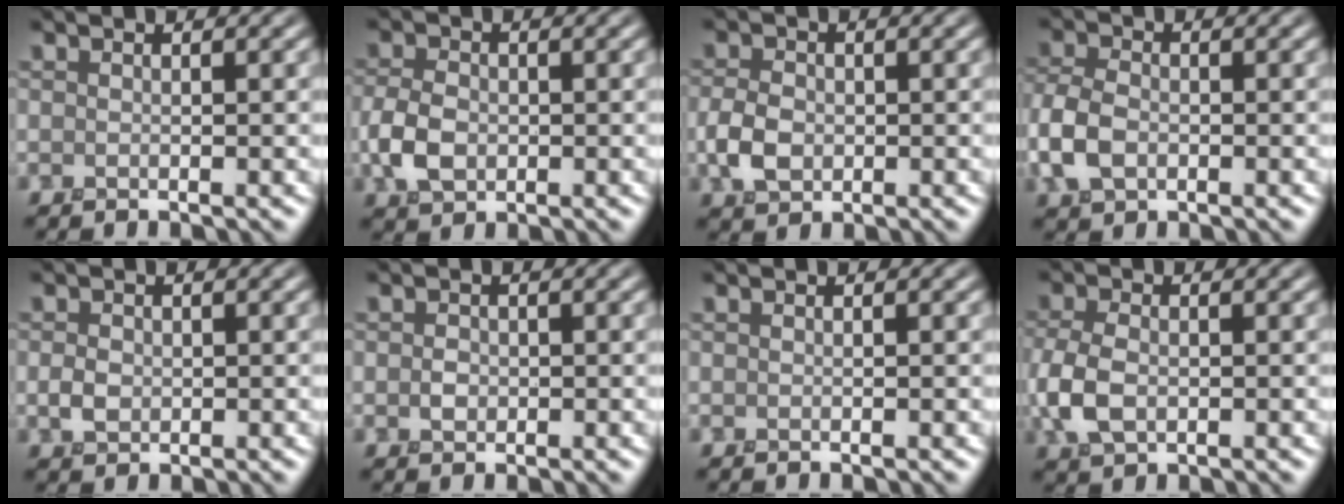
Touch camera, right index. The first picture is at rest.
{"total": 3.3, "force": [-0.7, 2.4, 2.2], "torque": [-0.053, -0.001, -0.018]}
{"total": 2.9, "force": [-0.5, 2.2, 1.9], "torque": [-0.043, 0.001, -0.015]}
{"total": 4.1, "force": [-1.2, 2.7, 2.8], "torque": [-0.074, 0.002, -0.033]}
{"total": 1.4, "force": [-0.1, 1.2, 0.8], "torque": [-0.018, 0.000, -0.006]}
{"total": 1.0, "force": [-0.1, 0.9, 0.4], "torque": [-0.009, 0.000, -0.005]}
{"total": 0.0}
{"total": 3.6, "force": [-0.6, 2.3, 2.7], "torque": [-0.074, -0.002, -0.015]}